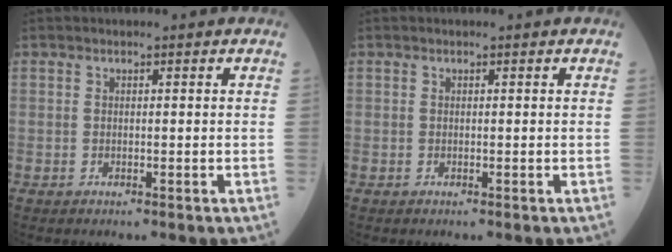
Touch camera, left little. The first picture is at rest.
{"total": 0.0}